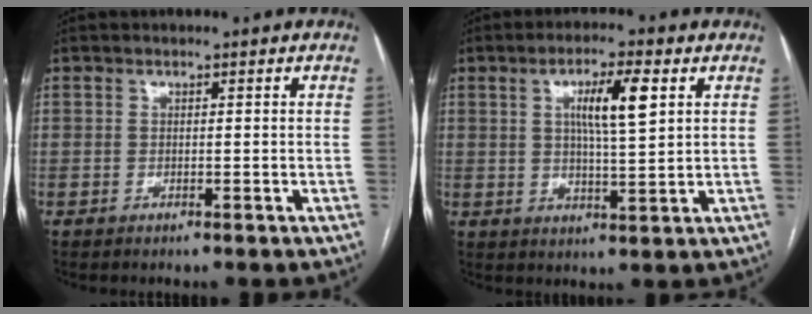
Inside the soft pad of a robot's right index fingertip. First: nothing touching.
{"total": 7.6, "force": [2.5, 0.9, 7.1], "torque": [-0.124, 0.004, 0.043]}